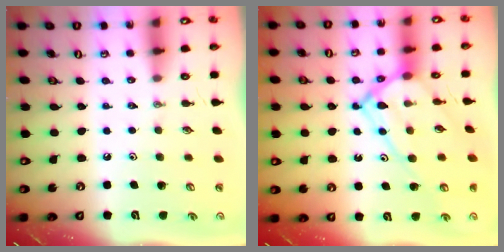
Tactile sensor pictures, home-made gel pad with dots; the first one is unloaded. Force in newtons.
{"total": 14.3, "press": 14.3, "slide": 1.4}